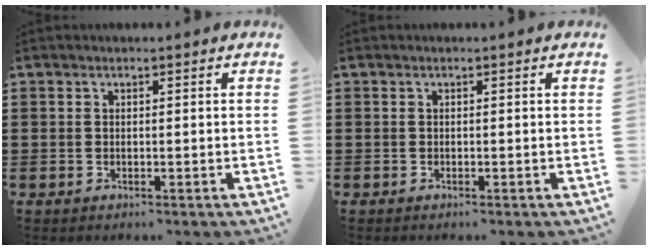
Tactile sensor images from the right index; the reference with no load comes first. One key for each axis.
{"total": 0.0}